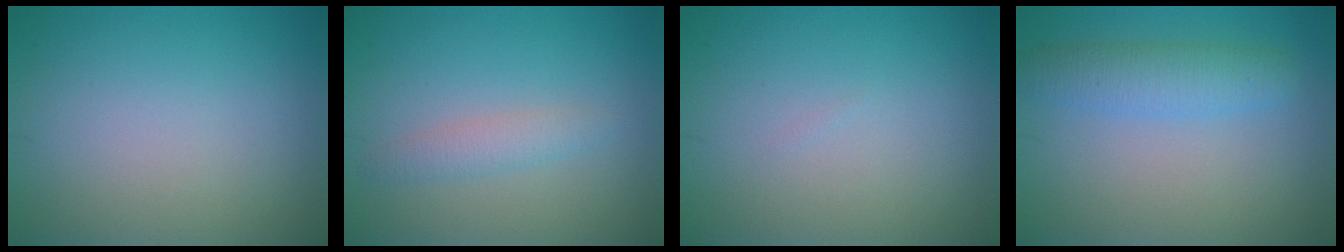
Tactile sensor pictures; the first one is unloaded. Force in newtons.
{"total": 1.7, "press": 1.7, "slide": 0.1}
{"total": 0.0}
{"total": 3.4, "press": 3.4, "slide": 0.1}